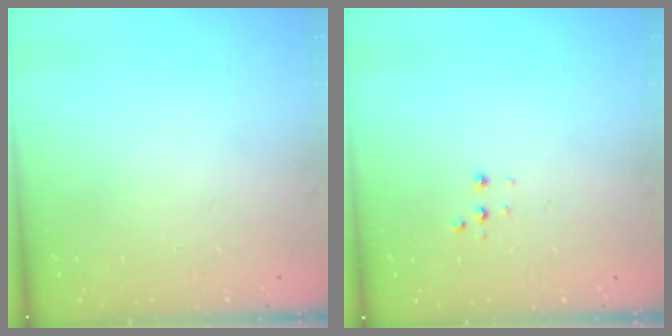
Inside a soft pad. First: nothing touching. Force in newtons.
{"total": 2.7, "press": 2.7, "slide": 0.5}